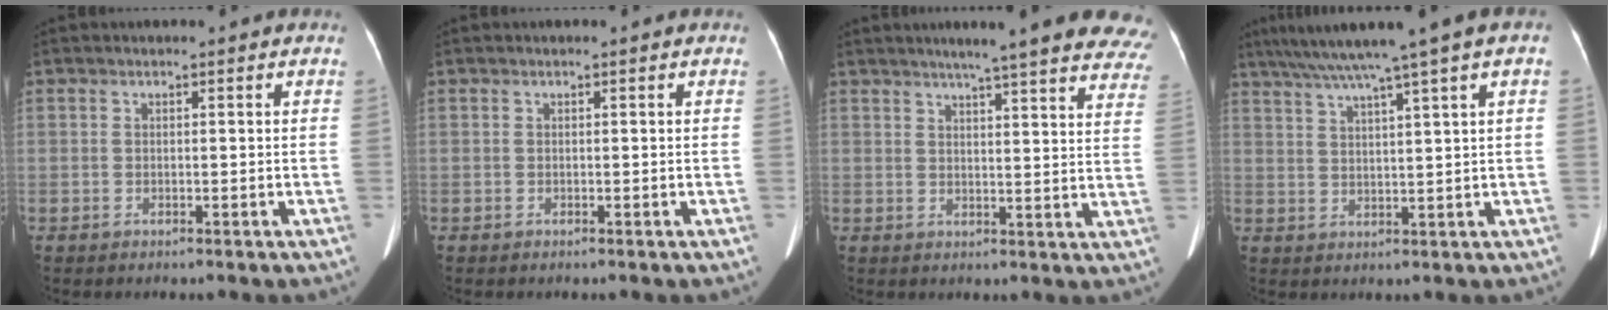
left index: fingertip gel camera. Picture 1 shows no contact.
{"total": 0.0}
{"total": 22.7, "force": [19.4, 2.1, 11.6], "torque": [-0.149, -0.026, 0.217]}
{"total": 10.0, "force": [6.4, -1.6, 7.5], "torque": [-0.121, 0.032, 0.094]}